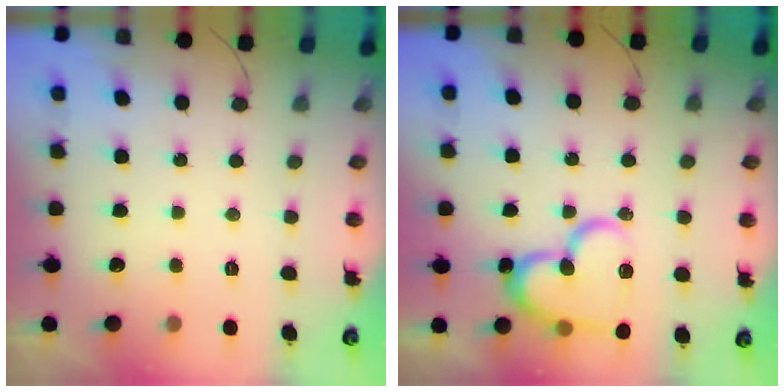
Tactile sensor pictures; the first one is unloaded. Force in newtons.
{"total": 17.3, "press": 17.2, "slide": 1.7}